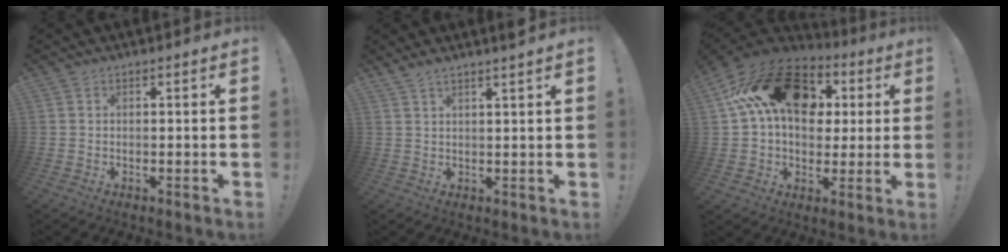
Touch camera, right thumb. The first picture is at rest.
{"total": 3.1, "force": [2.5, -0.5, 1.7], "torque": [-0.035, -0.015, 0.043]}
{"total": 22.2, "force": [7.4, 15.2, 14.4], "torque": [-0.226, -0.004, 0.141]}